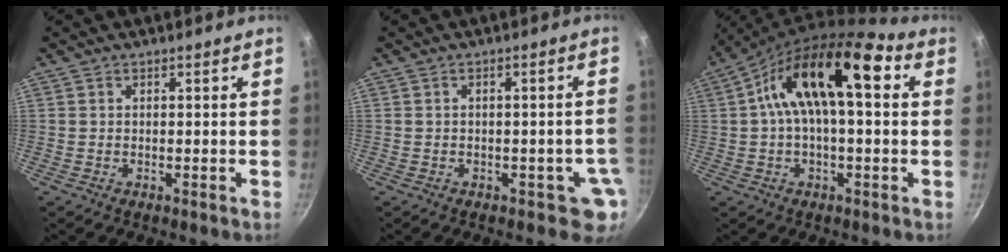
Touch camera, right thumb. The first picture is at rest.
{"total": 3.8, "force": [-1.2, 2.3, 2.8], "torque": [-0.012, 0.012, -0.012]}
{"total": 14.5, "force": [3.2, 6.3, 12.6], "torque": [-0.204, 0.037, 0.040]}